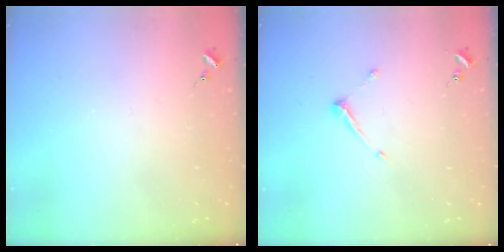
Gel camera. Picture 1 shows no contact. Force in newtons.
{"total": 6.7, "press": 6.7, "slide": 0.3}